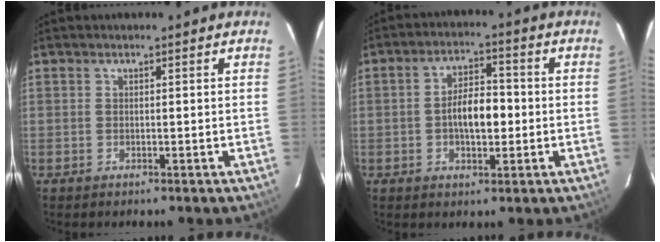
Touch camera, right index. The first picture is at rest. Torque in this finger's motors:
{"motor_torque": [1.33, -0.16, 0.64, 0.12]}